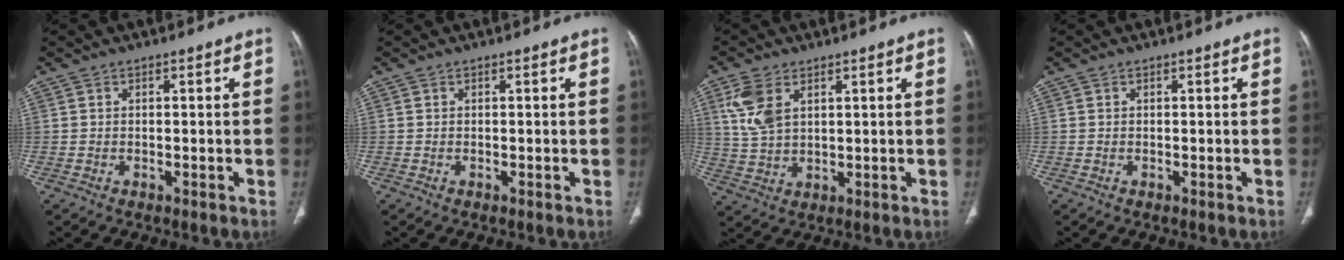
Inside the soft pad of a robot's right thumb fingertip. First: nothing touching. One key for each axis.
{"total": 0.0}
{"total": 7.4, "fx": 3.1, "fy": 4.2, "fz": 5.2, "tx": -0.112, "ty": -0.004, "tz": 0.072}
{"total": 0.0}